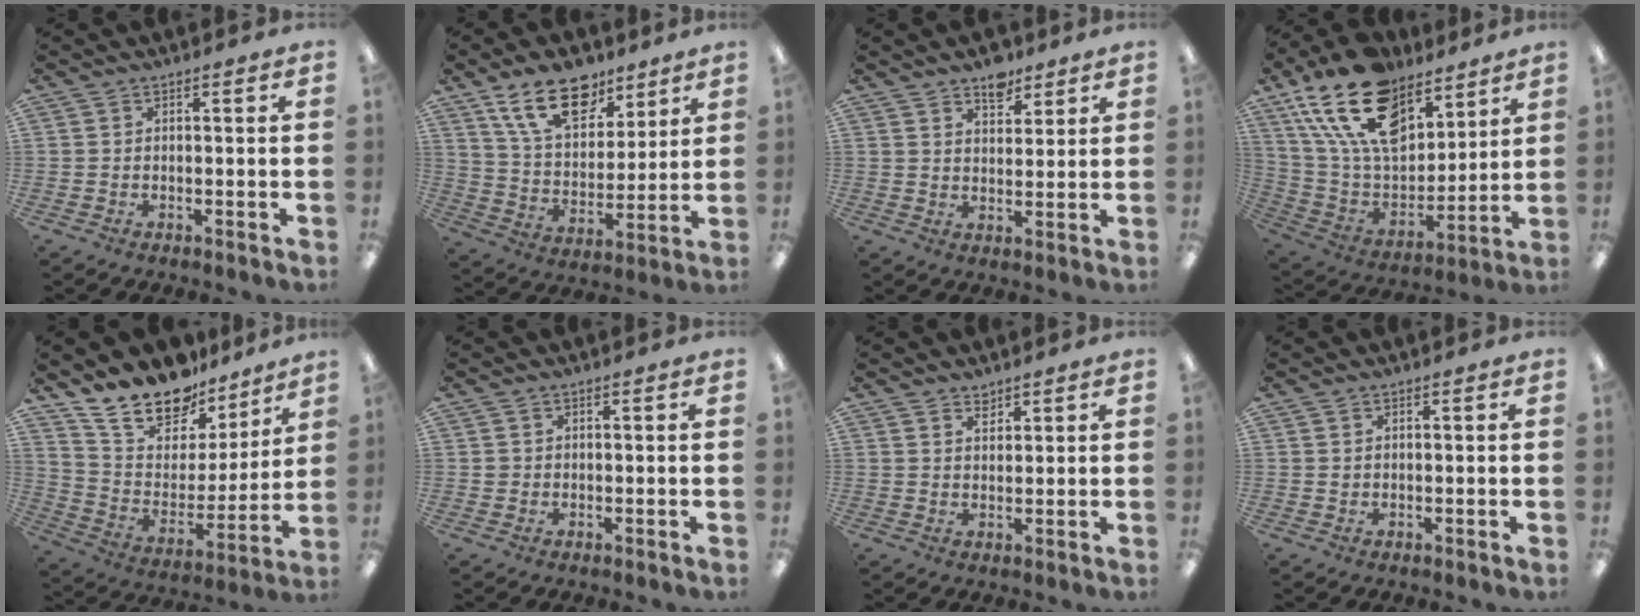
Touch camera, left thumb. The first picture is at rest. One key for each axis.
{"total": 17.3, "fx": 11.2, "fy": 9.5, "fz": 9.1, "tx": -0.143, "ty": -0.047, "tz": 0.202}
{"total": 6.0, "fx": 4.8, "fy": 3.1, "fz": 2.0, "tx": -0.020, "ty": -0.025, "tz": 0.084}
{"total": 22.6, "fx": 13.5, "fy": 13.1, "fz": 12.6, "tx": -0.246, "ty": -0.066, "tz": 0.244}
{"total": 17.7, "fx": 15.5, "fy": 7.5, "fz": 4.4, "tx": -0.111, "ty": -0.120, "tz": 0.285}
{"total": 1.0, "fx": 0.2, "fy": 1.0, "fz": 0.1, "tx": -0.002, "ty": 0.006, "tz": 0.002}
{"total": 2.4, "fx": 2.1, "fy": 1.1, "fz": 0.4, "tx": 0.006, "ty": -0.013, "tz": 0.038}
{"total": 0.7, "fx": 0.4, "fy": 0.5, "fz": 0.1, "tx": -0.003, "ty": 0.002, "tz": 0.008}